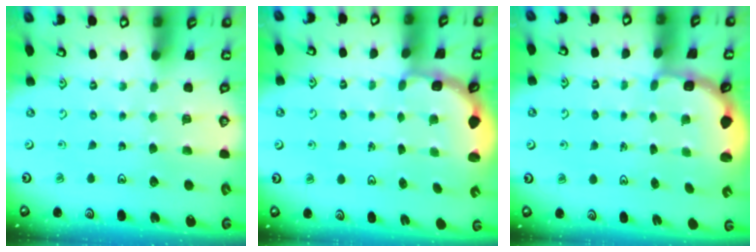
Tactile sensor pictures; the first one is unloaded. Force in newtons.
{"total": 2.8, "press": 2.4, "slide": 1.4}
{"total": 2.9, "press": 2.5, "slide": 1.4}